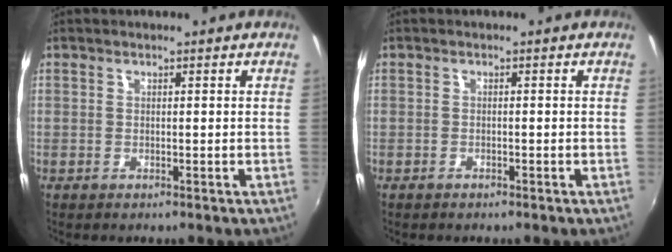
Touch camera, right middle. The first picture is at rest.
{"total": 0.8, "force": [-0.7, 0.3, 0.1], "torque": [-0.006, -0.002, -0.012]}